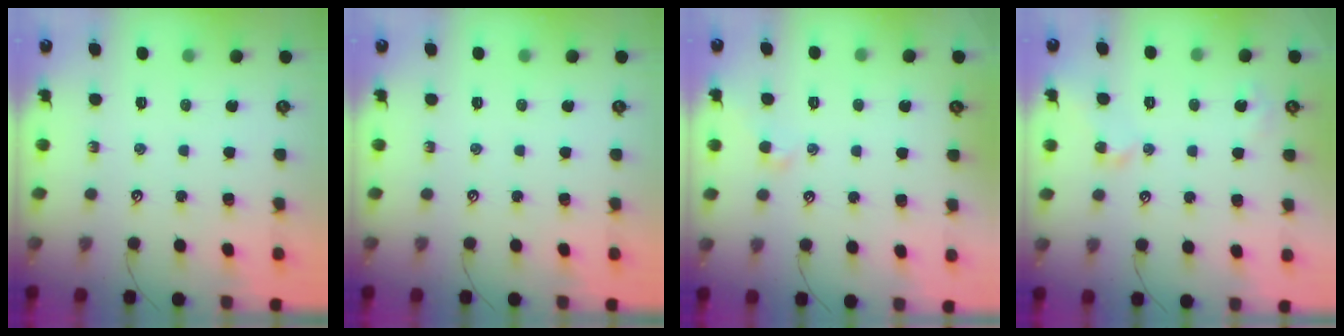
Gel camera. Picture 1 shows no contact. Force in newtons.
{"total": 0.0}
{"total": 0.6, "press": 0.3, "slide": 0.5}
{"total": 3.4, "press": 3.3, "slide": 0.5}